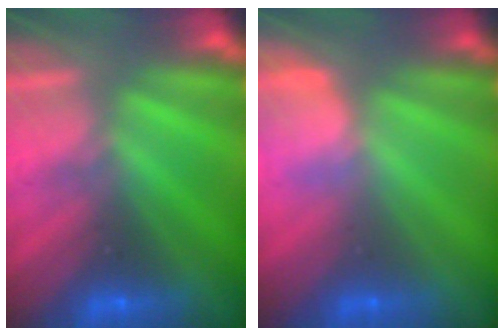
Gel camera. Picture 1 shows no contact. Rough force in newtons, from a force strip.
{"total": 2.9}